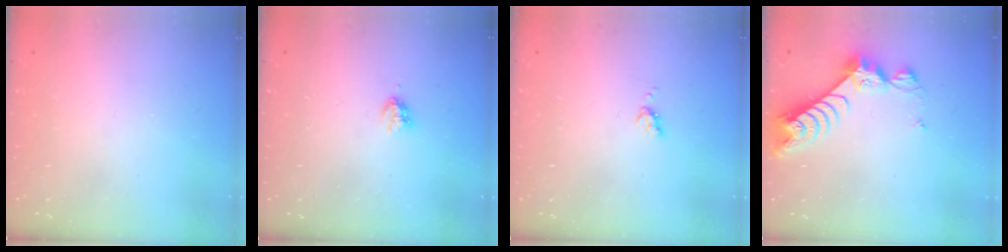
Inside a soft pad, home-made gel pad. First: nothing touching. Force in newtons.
{"total": 2.9, "press": 2.9, "slide": 0.5}
{"total": 4.0, "press": 4.0, "slide": 0.6}
{"total": 9.0, "press": 8.9, "slide": 0.9}